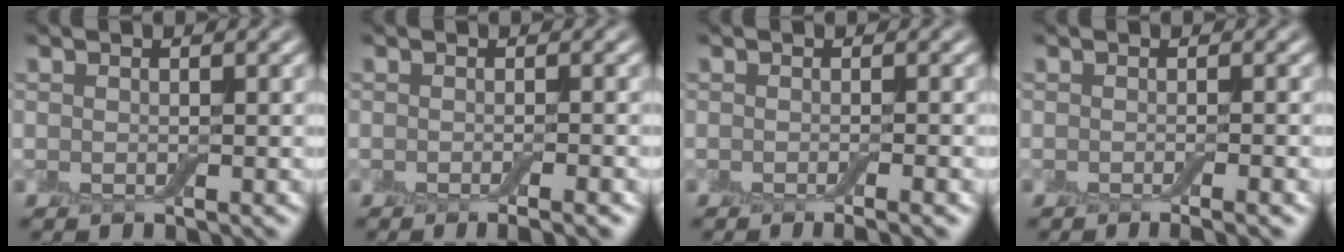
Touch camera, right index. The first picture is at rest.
{"total": 2.8, "force": [-1.4, 0.7, 2.4], "torque": [-0.019, 0.000, -0.020]}
{"total": 2.7, "force": [-1.2, 0.7, 2.3], "torque": [-0.017, -0.001, -0.017]}
{"total": 2.6, "force": [-1.2, 0.7, 2.3], "torque": [-0.017, 0.000, -0.016]}